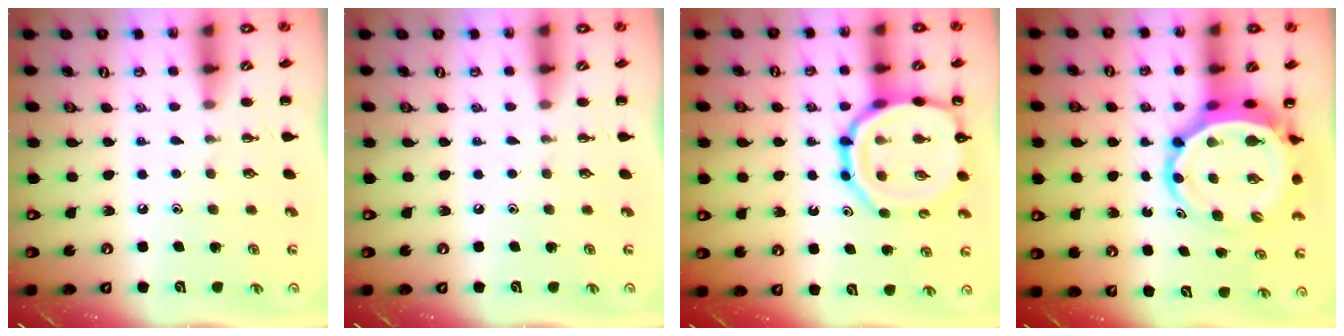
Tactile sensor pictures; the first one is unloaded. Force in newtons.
{"total": 0.0}
{"total": 17.0, "press": 16.8, "slide": 2.5}
{"total": 7.7, "press": 7.3, "slide": 2.3}